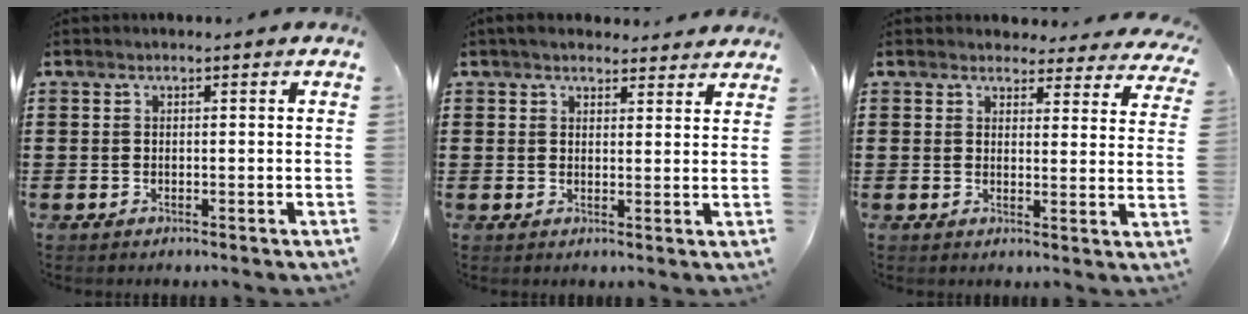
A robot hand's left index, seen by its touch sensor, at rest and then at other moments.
{"total": 3.2, "force": [2.9, 1.1, 0.6], "torque": [-0.012, -0.005, 0.053]}
{"total": 3.5, "force": [3.3, 1.0, 0.4], "torque": [-0.016, -0.014, 0.059]}